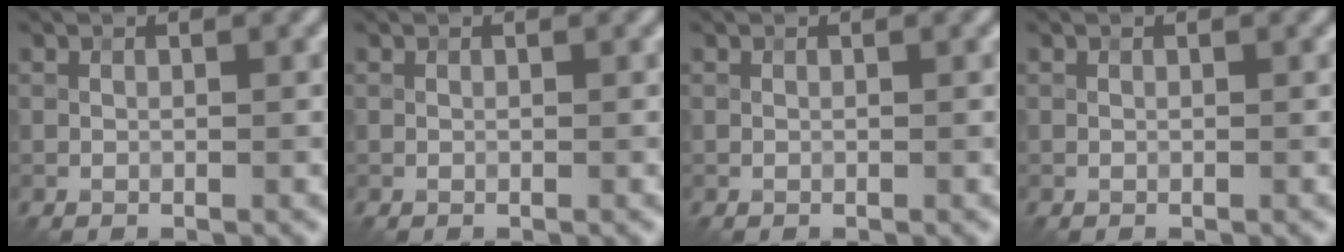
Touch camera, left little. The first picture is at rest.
{"total": 0.0}
{"total": 0.0}
{"total": 0.0}